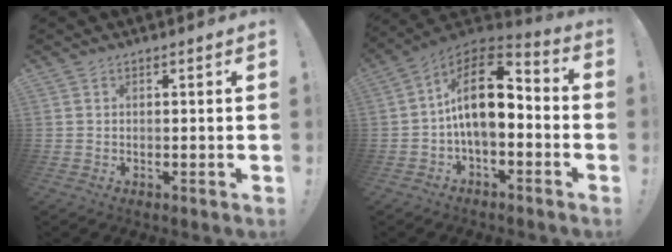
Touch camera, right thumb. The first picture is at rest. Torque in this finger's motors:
{"motor_torque": [-0.06, 0.94, 0.25, -0.07, 0.22]}